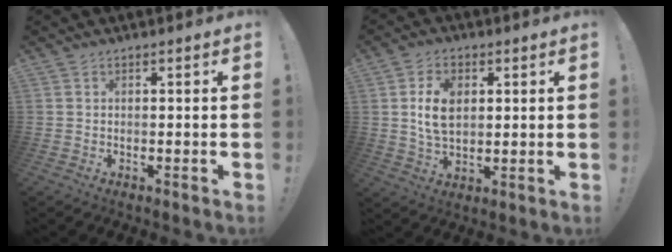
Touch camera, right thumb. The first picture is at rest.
{"total": 9.8, "force": [1.9, 6.8, 6.9], "torque": [-0.121, 0.004, 0.033]}